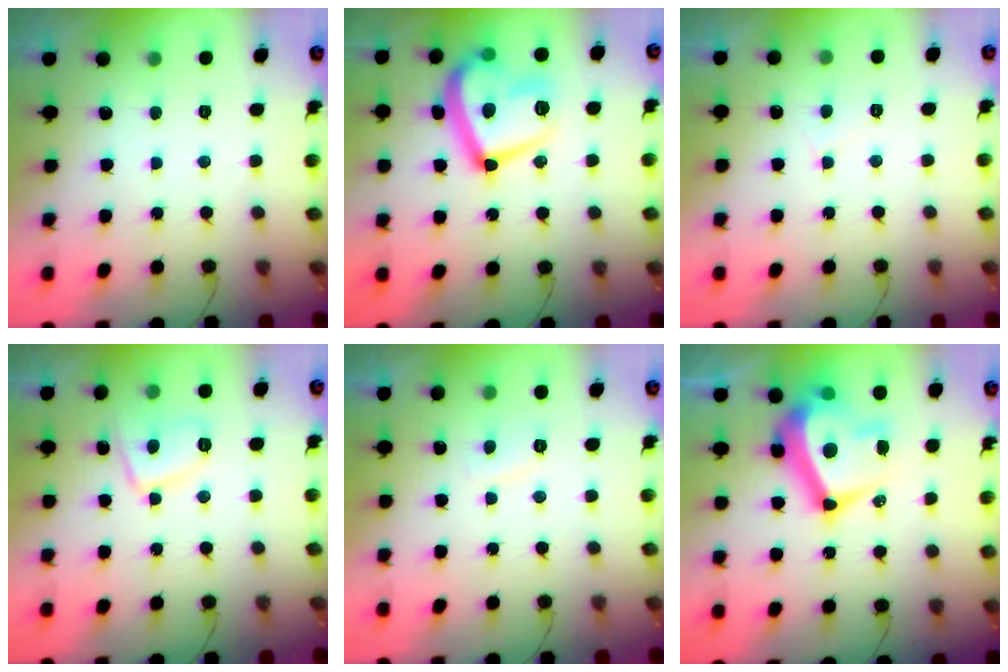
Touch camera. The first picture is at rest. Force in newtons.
{"total": 19.5, "press": 19.5, "slide": 1.5}
{"total": 2.7, "press": 2.7, "slide": 0.3}
{"total": 7.3, "press": 7.3, "slide": 0.7}
{"total": 2.2, "press": 2.1, "slide": 0.8}
{"total": 16.5, "press": 16.2, "slide": 3.2}